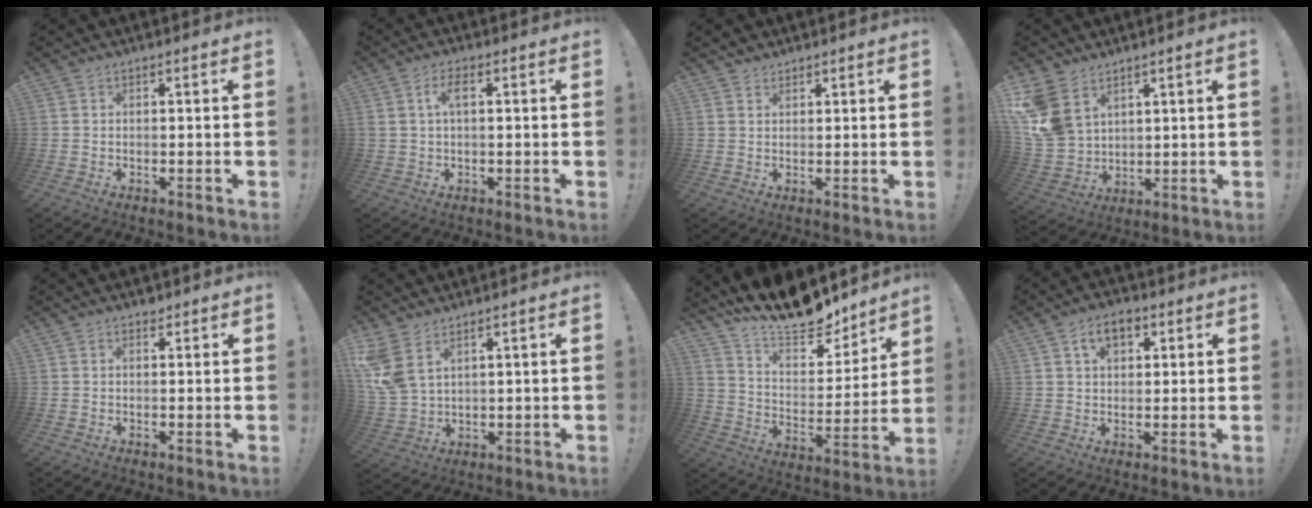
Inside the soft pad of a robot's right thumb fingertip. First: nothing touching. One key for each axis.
{"total": 4.0, "fx": 0.6, "fy": 1.6, "fz": 3.7, "tx": -0.081, "ty": 0.009, "tz": 0.007}
{"total": 2.0, "fx": 1.5, "fy": 1.4, "fz": 0.1, "tx": 0.001, "ty": -0.005, "tz": 0.028}
{"total": 11.5, "fx": 6.4, "fy": 7.6, "fz": 5.7, "tx": -0.115, "ty": -0.036, "tz": 0.131}
{"total": 1.1, "fx": 0.9, "fy": 0.5, "fz": 0.3, "tx": 0.006, "ty": -0.006, "tz": 0.014}
{"total": 8.6, "fx": 5.1, "fy": 4.3, "fz": 5.4, "tx": -0.117, "ty": -0.024, "tz": 0.104}
{"total": 15.3, "fx": 13.7, "fy": 4.3, "fz": 5.3, "tx": -0.096, "ty": -0.120, "tz": 0.240}
{"total": 7.3, "fx": 3.0, "fy": 4.9, "fz": 4.5, "tx": -0.069, "ty": 0.007, "tz": 0.055}